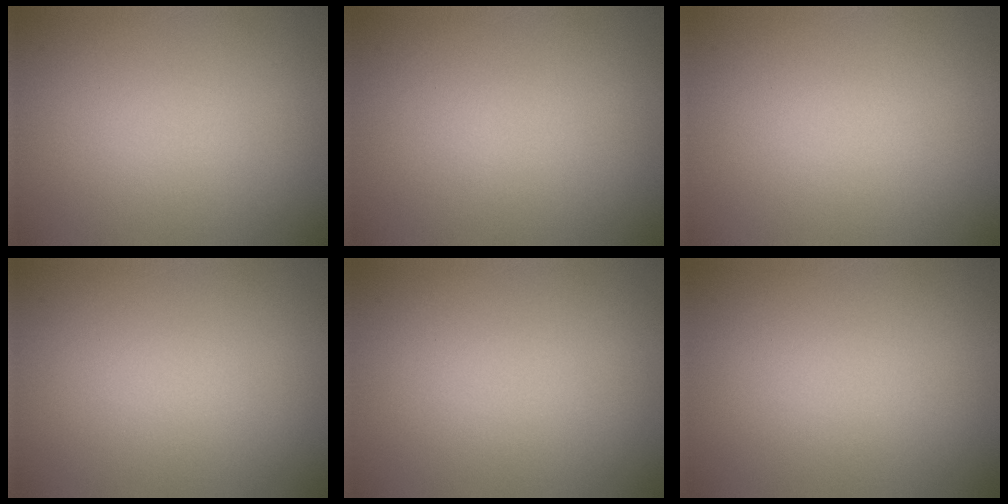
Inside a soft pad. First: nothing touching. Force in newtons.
{"total": 0.0}
{"total": 0.0}
{"total": 0.0}
{"total": 0.0}
{"total": 0.0}